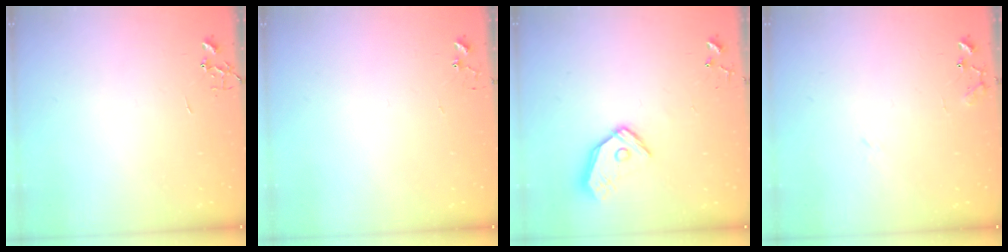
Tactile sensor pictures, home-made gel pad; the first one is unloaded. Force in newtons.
{"total": 5.2, "press": 5.2, "slide": 0.4}
{"total": 12.4, "press": 12.2, "slide": 1.9}
{"total": 9.5, "press": 9.5, "slide": 0.7}